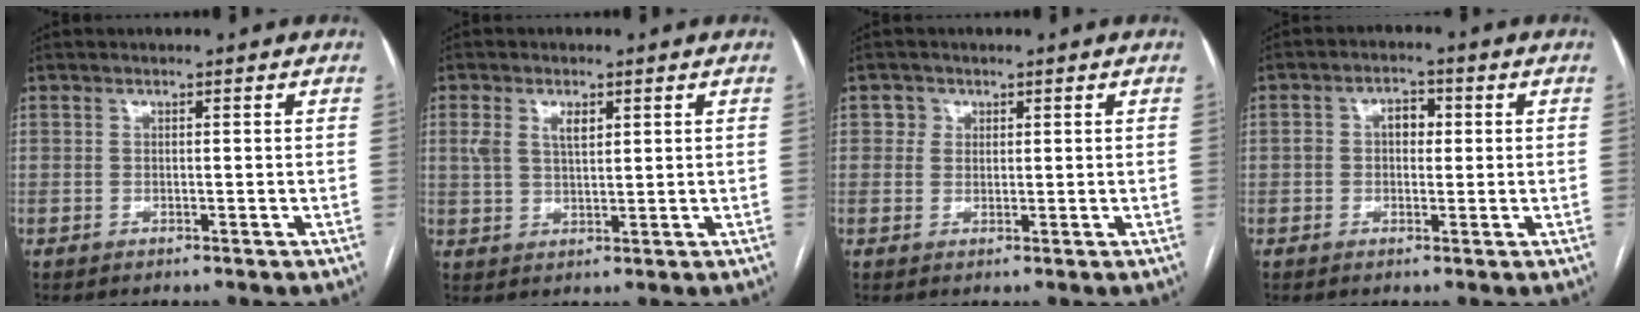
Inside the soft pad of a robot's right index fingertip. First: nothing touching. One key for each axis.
{"total": 4.3, "fx": 2.2, "fy": 2.1, "fz": 2.9, "tx": -0.070, "ty": 0.015, "tz": 0.046}
{"total": 1.8, "fx": 0.7, "fy": 1.7, "fz": 0.0, "tx": 0.012, "ty": 0.000, "tz": 0.005}
{"total": 3.6, "fx": 0.9, "fy": 2.5, "fz": 2.5, "tx": -0.048, "ty": 0.021, "tz": 0.016}